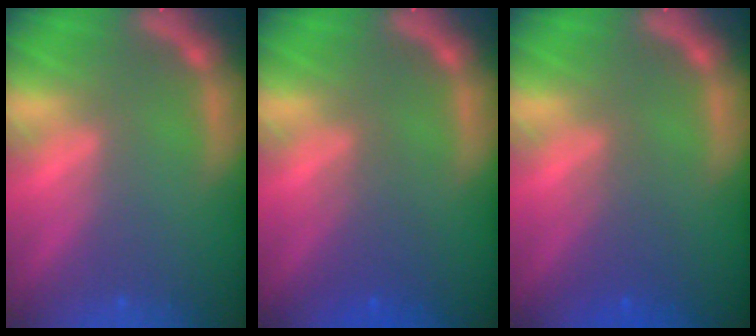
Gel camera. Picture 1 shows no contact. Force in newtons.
{"total": 2.5}
{"total": 2.5}